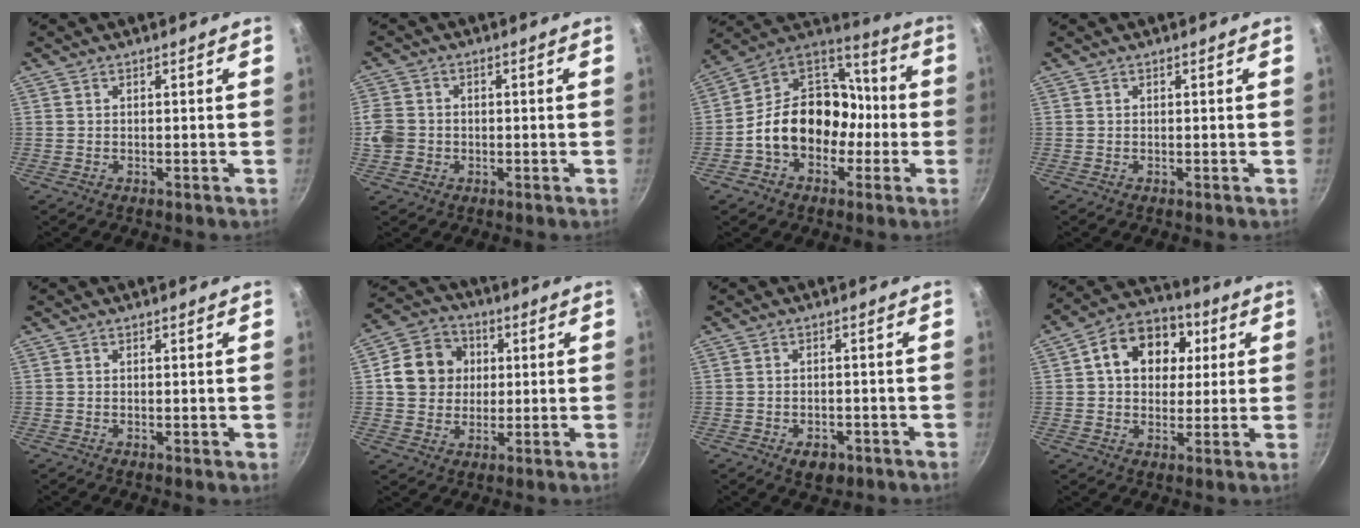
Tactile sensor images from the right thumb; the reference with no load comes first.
{"total": 5.7, "force": [-0.9, 4.9, 2.7], "torque": [-0.046, 0.010, -0.023]}
{"total": 18.7, "force": [-4.1, 14.6, 11.0], "torque": [-0.129, 0.070, -0.076]}
{"total": 0.0}
{"total": 0.9, "force": [-0.1, 0.3, 0.8], "torque": [-0.011, -0.001, -0.002]}
{"total": 11.5, "force": [1.9, 10.2, 5.0], "torque": [-0.059, 0.016, 0.025]}
{"total": 4.3, "force": [-2.1, 2.7, 2.6], "torque": [-0.033, 0.014, -0.021]}
{"total": 14.9, "force": [3.8, 11.4, 8.9], "torque": [-0.116, 0.018, 0.044]}